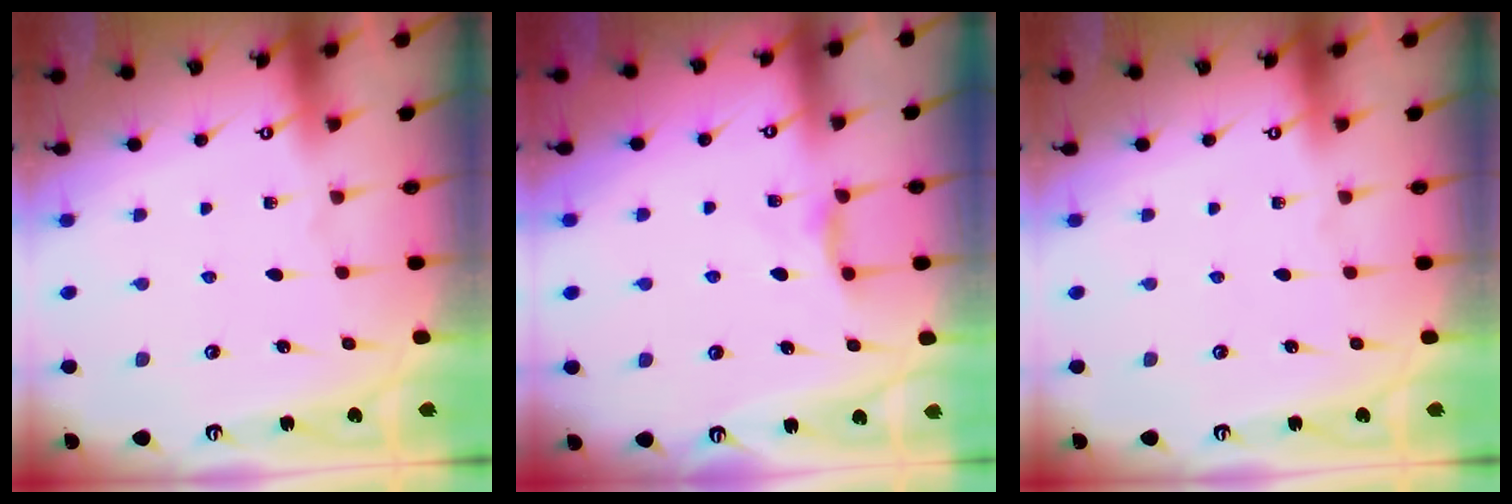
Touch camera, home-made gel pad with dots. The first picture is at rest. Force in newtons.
{"total": 4.3, "press": 4.3, "slide": 0.7}
{"total": 0.0}